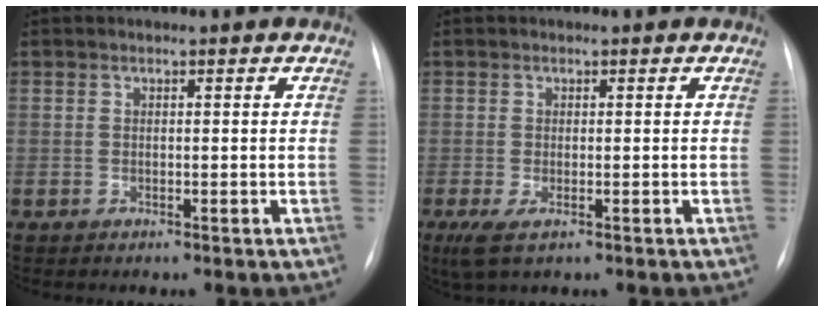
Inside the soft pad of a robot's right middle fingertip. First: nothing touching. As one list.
[{"total": 3.3, "force": [-1.7, 1.1, 2.7], "torque": [-0.052, -0.009, -0.025]}]